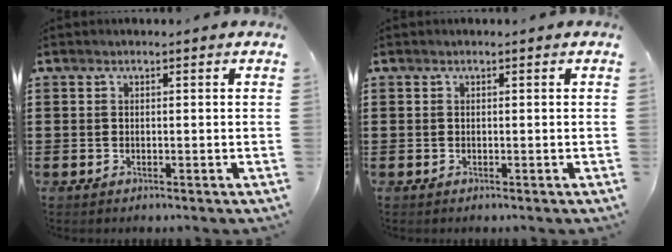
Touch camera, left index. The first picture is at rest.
{"total": 0.0}